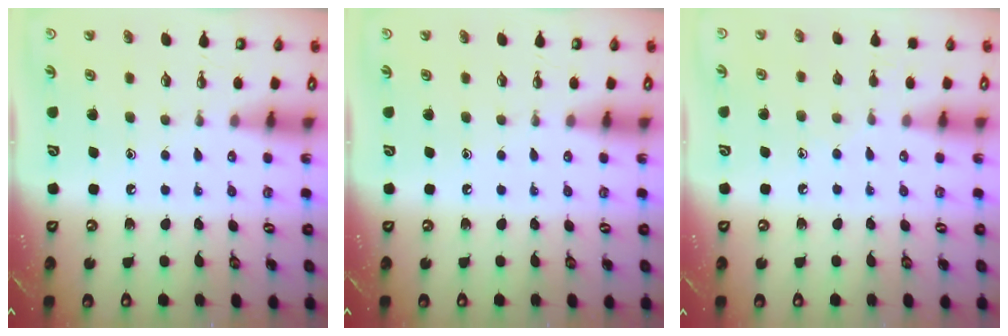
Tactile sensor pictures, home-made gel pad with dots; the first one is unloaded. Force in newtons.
{"total": 0.0}
{"total": 3.8, "press": 3.8, "slide": 0.4}